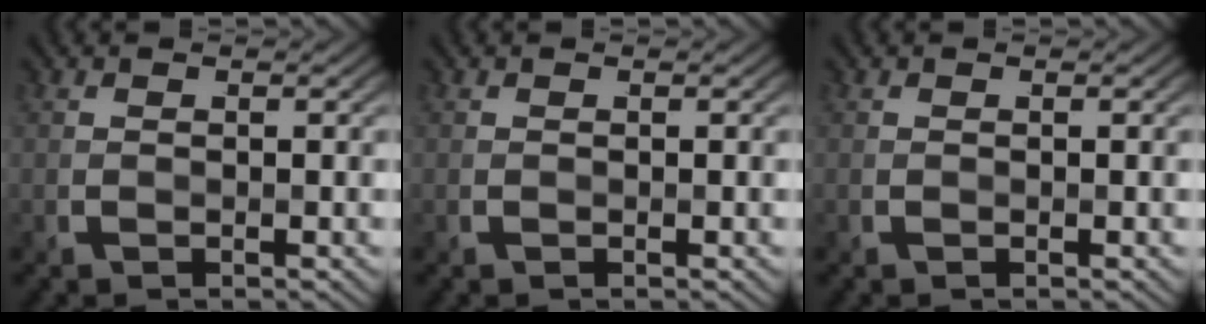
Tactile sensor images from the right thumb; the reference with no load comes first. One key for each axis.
{"total": 0.0}
{"total": 0.0}